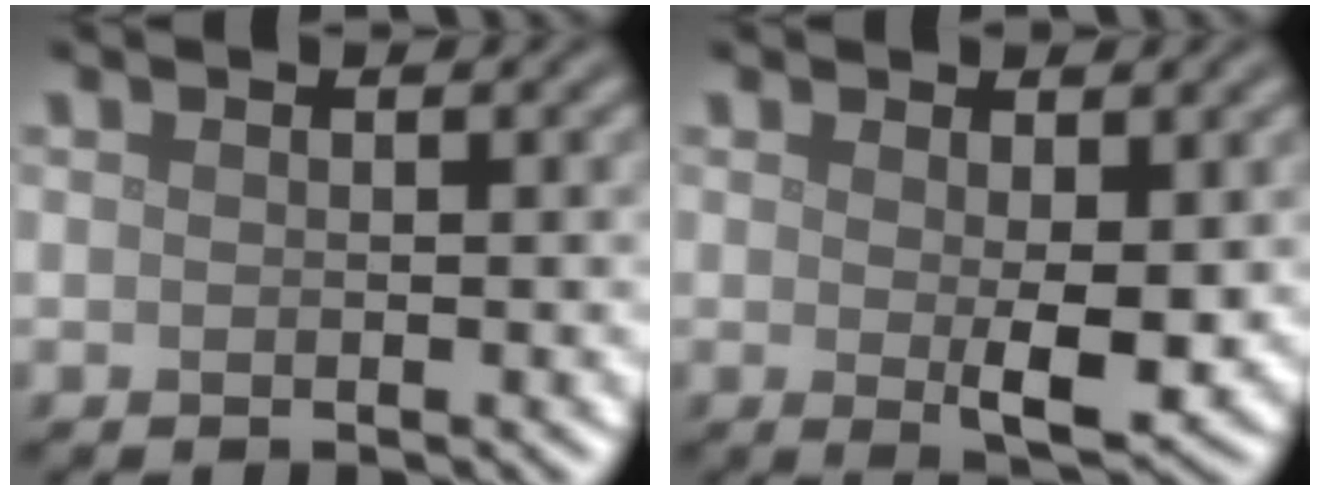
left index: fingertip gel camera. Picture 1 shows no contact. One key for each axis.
{"total": 3.3, "fx": 0.3, "fy": 0.9, "fz": 3.1, "tx": -0.050, "ty": -0.010, "tz": 0.008}